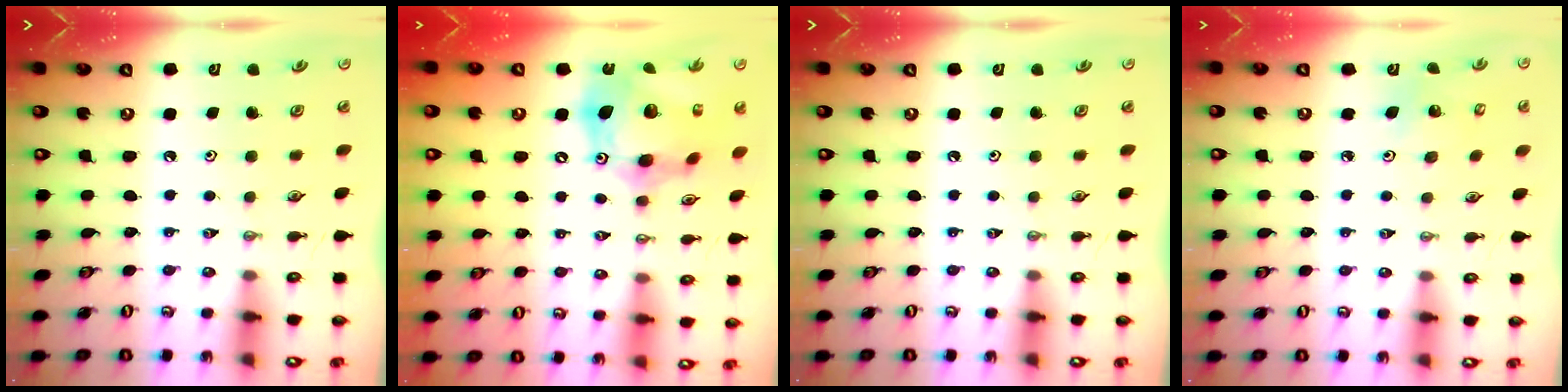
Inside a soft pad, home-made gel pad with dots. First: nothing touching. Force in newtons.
{"total": 20.0, "press": 19.9, "slide": 2.2}
{"total": 0.0}
{"total": 3.2, "press": 3.2, "slide": 0.1}